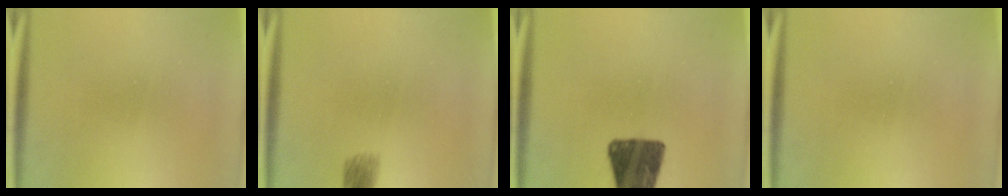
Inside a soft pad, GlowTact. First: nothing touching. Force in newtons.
{"total": 3.4}
{"total": 13.4}
{"total": 0.0}